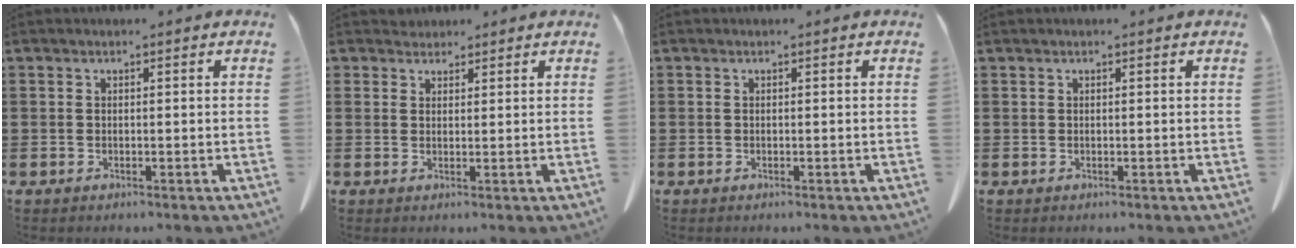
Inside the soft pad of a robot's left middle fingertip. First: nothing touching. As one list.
[{"total": 1.9, "force": [1.7, 0.9, 0.0], "torque": [-0.005, 0.003, 0.035]}, {"total": 0.0}, {"total": 0.0}]